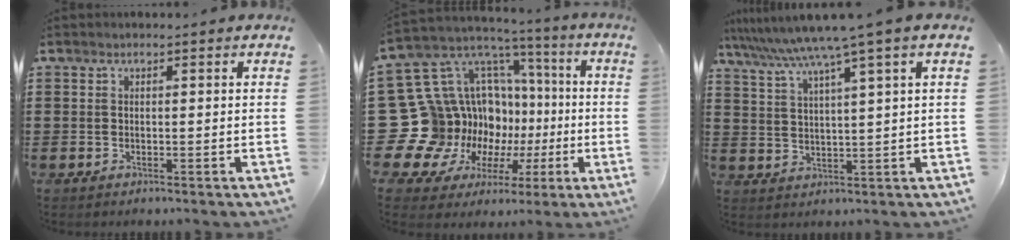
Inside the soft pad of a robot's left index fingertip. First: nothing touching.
{"total": 17.7, "force": [-0.8, 16.2, 7.0], "torque": [-0.191, -0.052, 0.046]}
{"total": 6.1, "force": [4.4, -1.1, 4.1], "torque": [-0.097, -0.031, 0.069]}